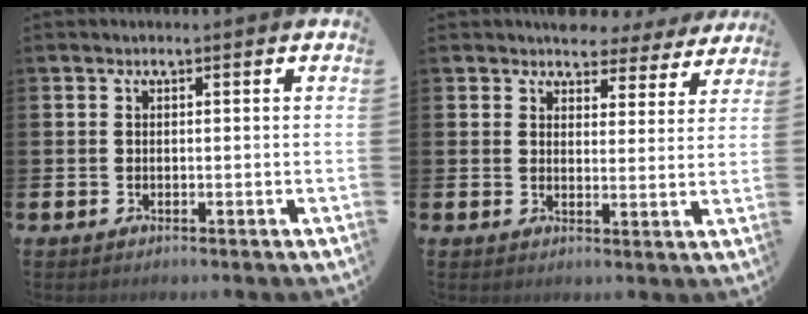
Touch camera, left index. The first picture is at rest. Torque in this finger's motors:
{"motor_torque": [1.09, -1.04, 0.62, 0.03]}